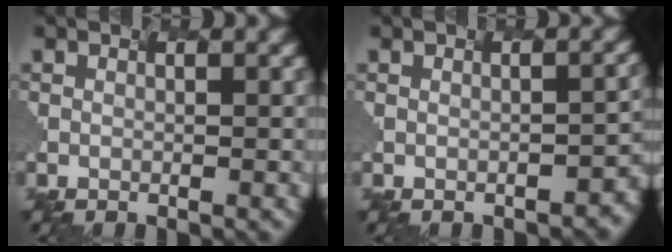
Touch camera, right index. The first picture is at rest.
{"total": 3.5, "force": [-1.2, 1.6, 2.9], "torque": [-0.025, -0.001, 0.005]}